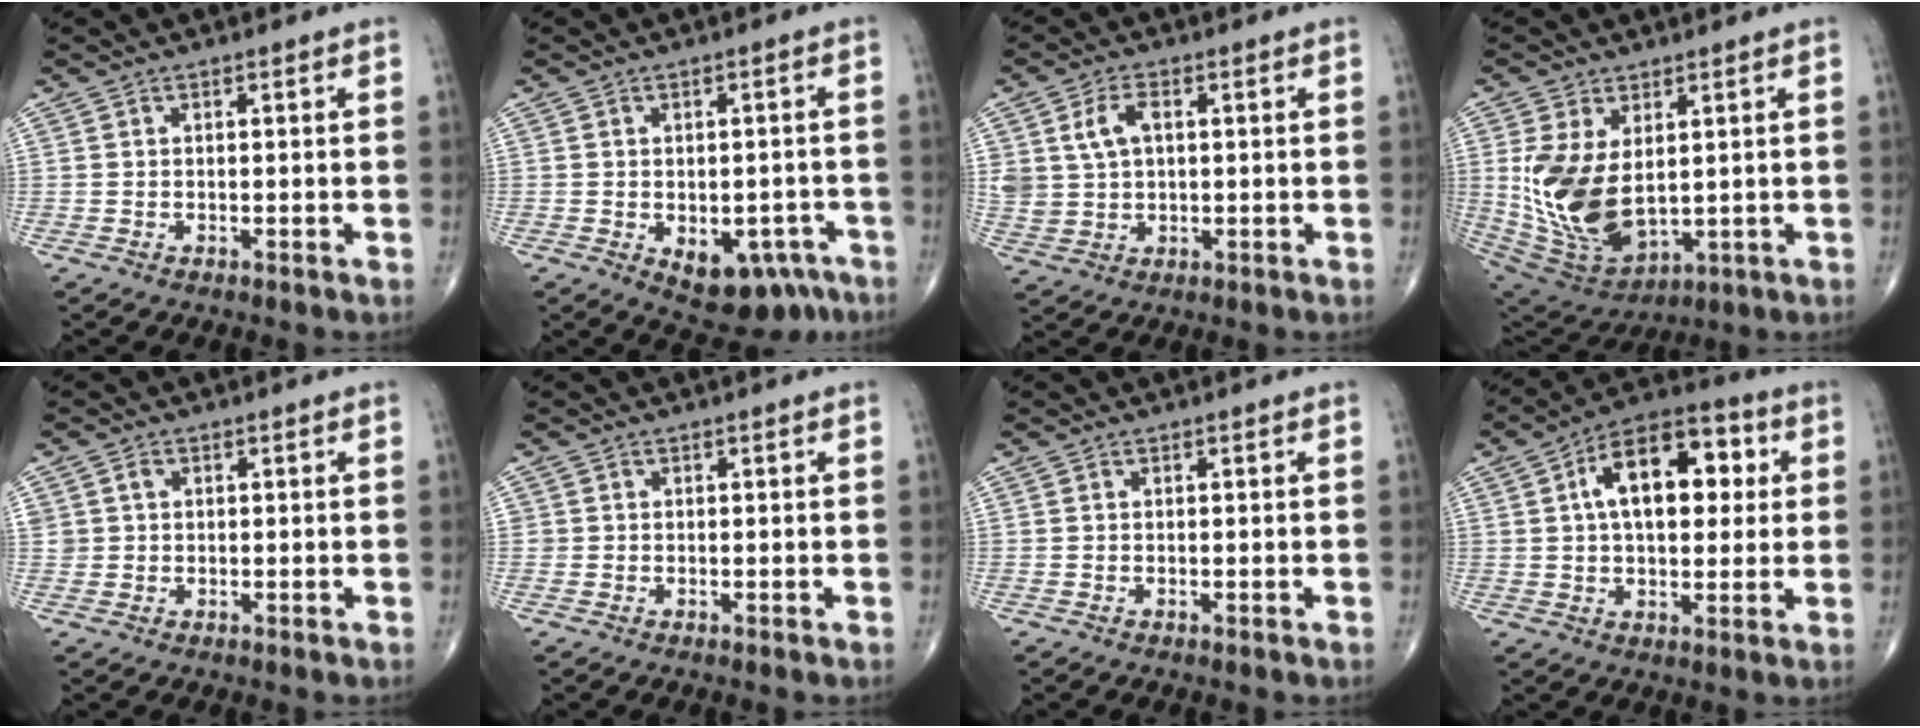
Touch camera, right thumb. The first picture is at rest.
{"total": 10.5, "force": [-5.0, 6.4, 6.7], "torque": [-0.055, 0.026, -0.057]}
{"total": 6.7, "force": [1.9, 4.3, 4.8], "torque": [-0.091, -0.001, 0.044]}
{"total": 15.7, "force": [1.7, 9.3, 12.6], "torque": [-0.248, -0.022, 0.060]}
{"total": 1.9, "force": [0.6, 1.7, 0.7], "torque": [-0.003, -0.002, 0.011]}
{"total": 0.6, "force": [0.0, 0.6, 0.0], "torque": [0.006, 0.004, -0.001]}
{"total": 0.0}
{"total": 16.6, "force": [3.7, 9.2, 13.3], "torque": [-0.177, 0.021, 0.053]}